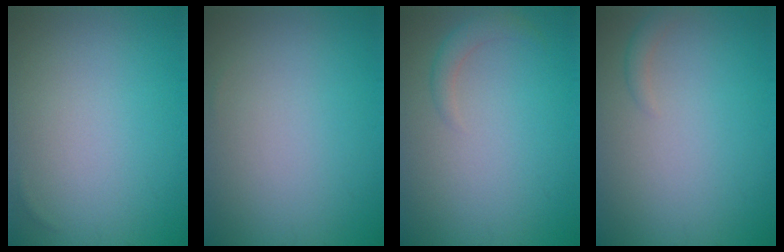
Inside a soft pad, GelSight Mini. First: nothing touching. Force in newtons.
{"total": 0.0}
{"total": 1.5, "press": 1.5, "slide": 0.1}
{"total": 0.9, "press": 0.9, "slide": 0.1}